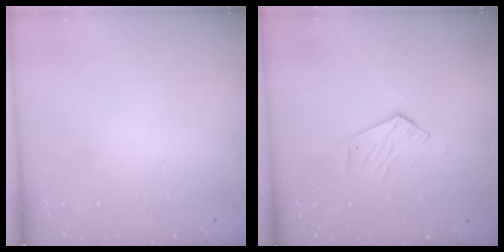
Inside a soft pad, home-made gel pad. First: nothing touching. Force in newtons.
{"total": 4.8, "press": 4.8, "slide": 0.4}